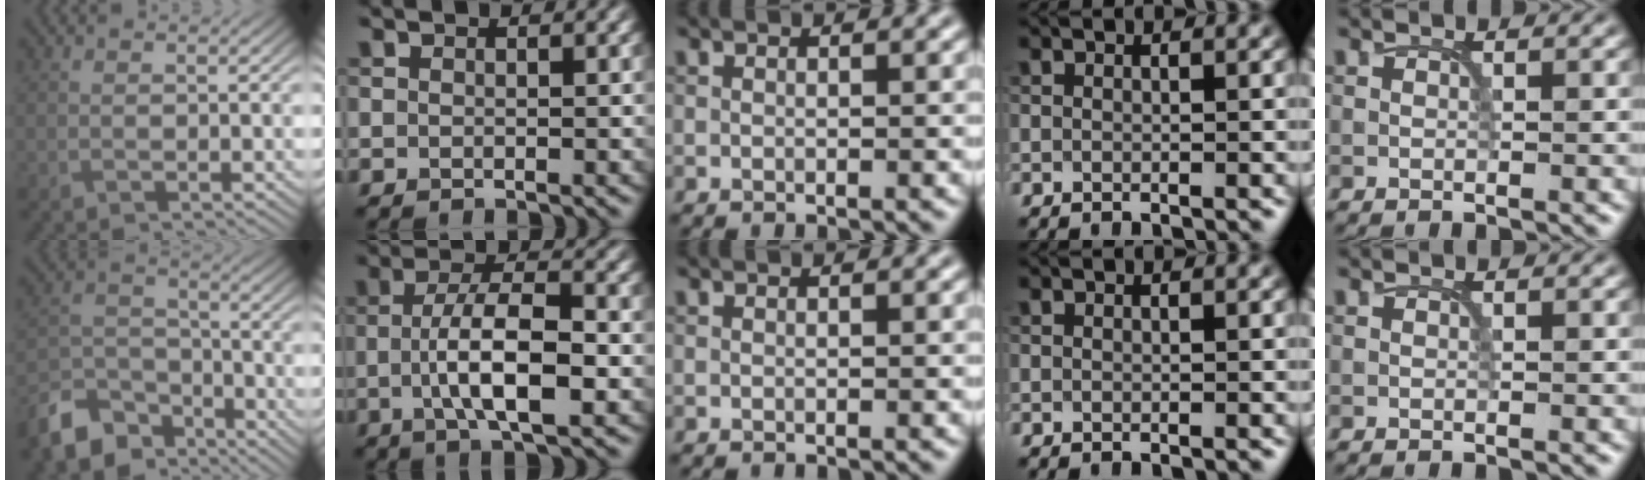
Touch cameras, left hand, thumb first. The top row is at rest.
{"thumb": {"total": 10.6, "force": [-7.5, 5.9, 4.6], "torque": [-0.117, -0.021, -0.140]}, "index": {"total": 6.7, "force": [-1.1, 1.9, 6.3], "torque": [-0.111, 0.003, -0.021]}}